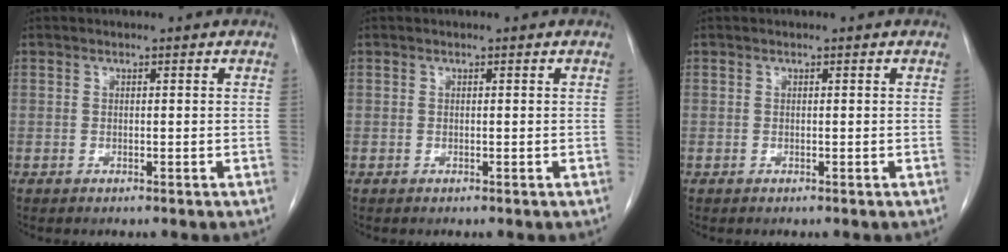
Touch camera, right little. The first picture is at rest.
{"total": 0.0}
{"total": 0.0}